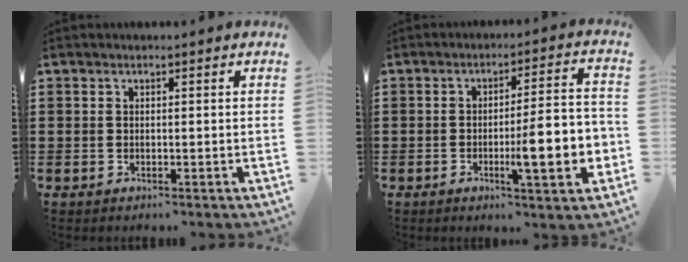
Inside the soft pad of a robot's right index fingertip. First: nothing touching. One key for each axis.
{"total": 10.1, "fx": -2.6, "fy": 1.8, "fz": 9.6, "tx": -0.138, "ty": -0.007, "tz": -0.044}